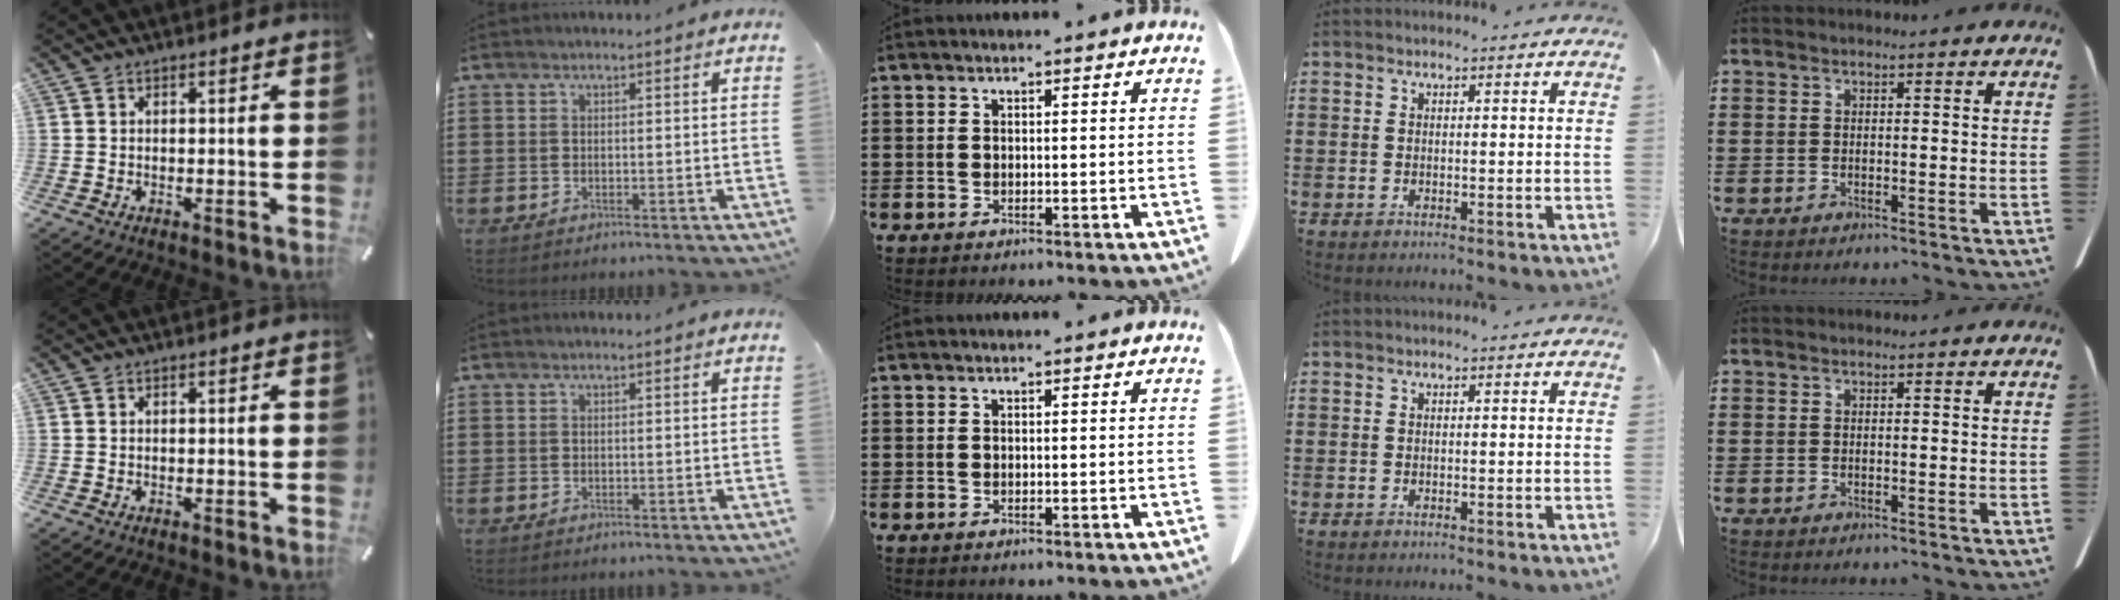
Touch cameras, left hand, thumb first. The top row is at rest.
{}